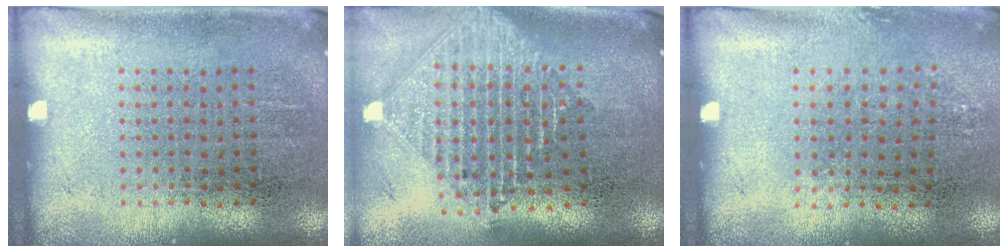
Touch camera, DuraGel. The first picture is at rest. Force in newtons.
{"total": 2.4, "press": 1.9, "slide": 1.5}
{"total": 0.8, "press": 0.7, "slide": 0.4}